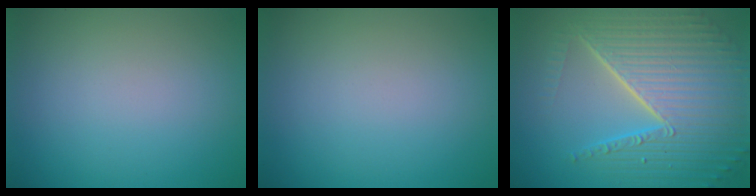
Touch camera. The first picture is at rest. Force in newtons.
{"total": 0.0}
{"total": 9.7, "press": 6.0, "slide": 7.6}